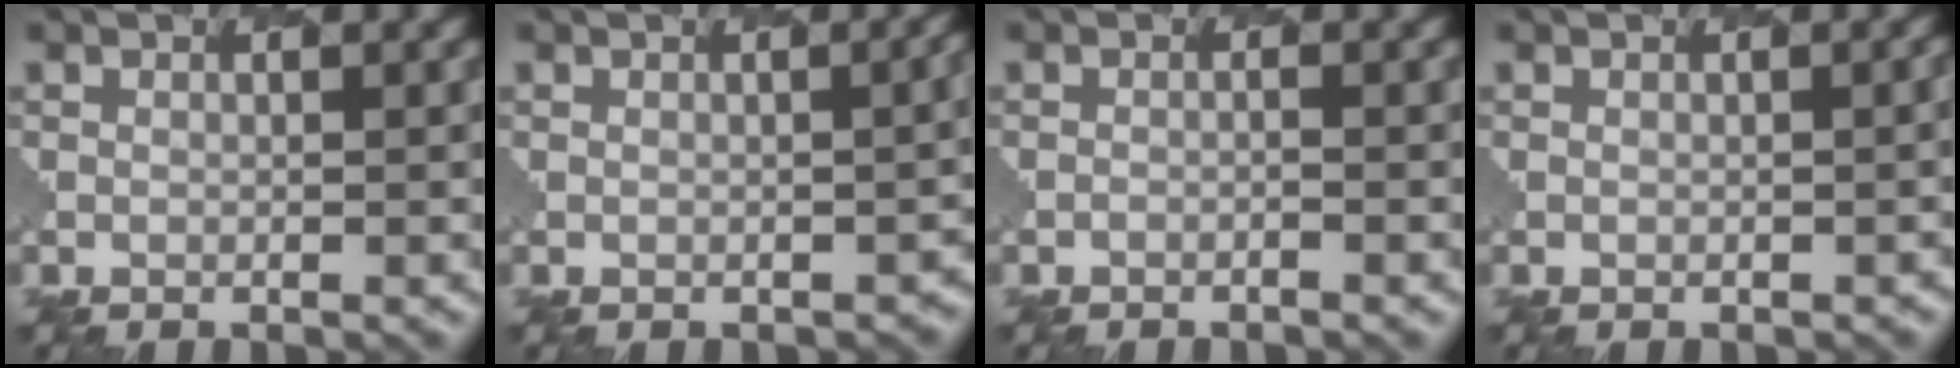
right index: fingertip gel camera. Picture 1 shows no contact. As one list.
[{"total": 4.5, "force": [-0.7, 2.1, 3.9], "torque": [-0.026, -0.004, -0.008]}, {"total": 1.8, "force": [-1.3, -0.4, -1.1], "torque": [0.000, 0.003, -0.022]}, {"total": 2.6, "force": [-0.4, 1.4, 2.2], "torque": [-0.010, 0.000, -0.002]}]